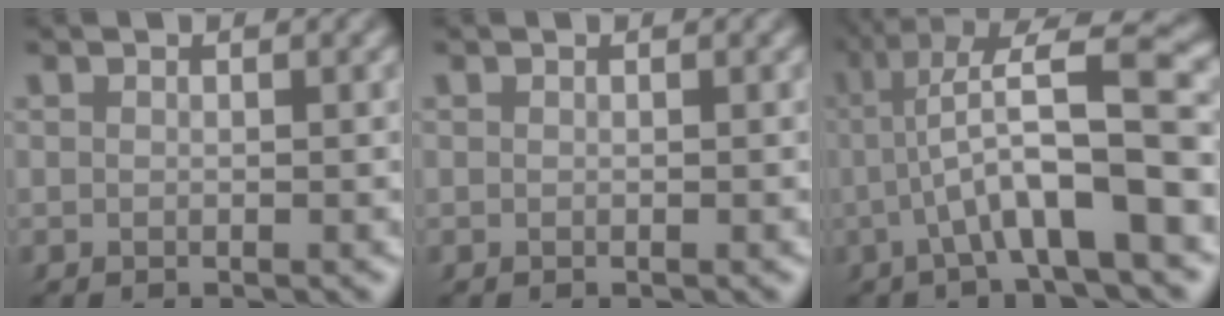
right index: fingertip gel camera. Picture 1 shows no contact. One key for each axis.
{"total": 0.0}
{"total": 9.8, "fx": 1.1, "fy": 3.2, "fz": 9.2, "tx": -0.133, "ty": 0.021, "tz": 0.011}